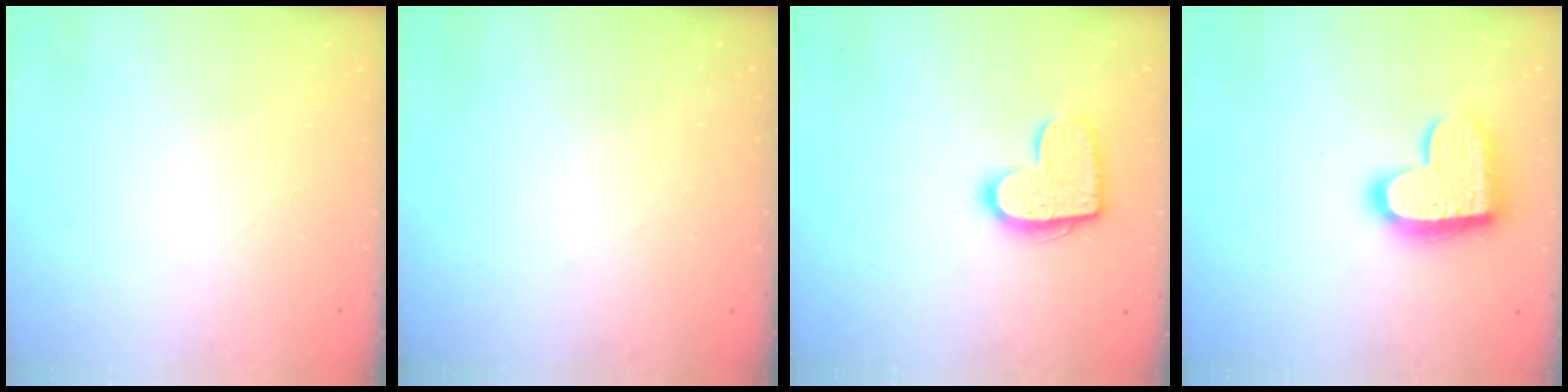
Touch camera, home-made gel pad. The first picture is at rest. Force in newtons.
{"total": 0.0}
{"total": 13.5, "press": 13.5, "slide": 0.7}
{"total": 16.3, "press": 16.3, "slide": 1.3}